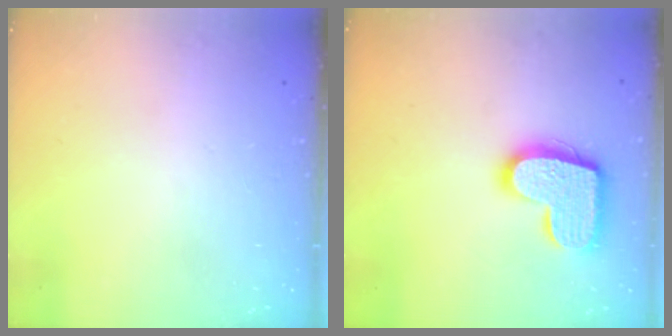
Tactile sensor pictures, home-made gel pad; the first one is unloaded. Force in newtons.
{"total": 15.6, "press": 15.6, "slide": 0.8}